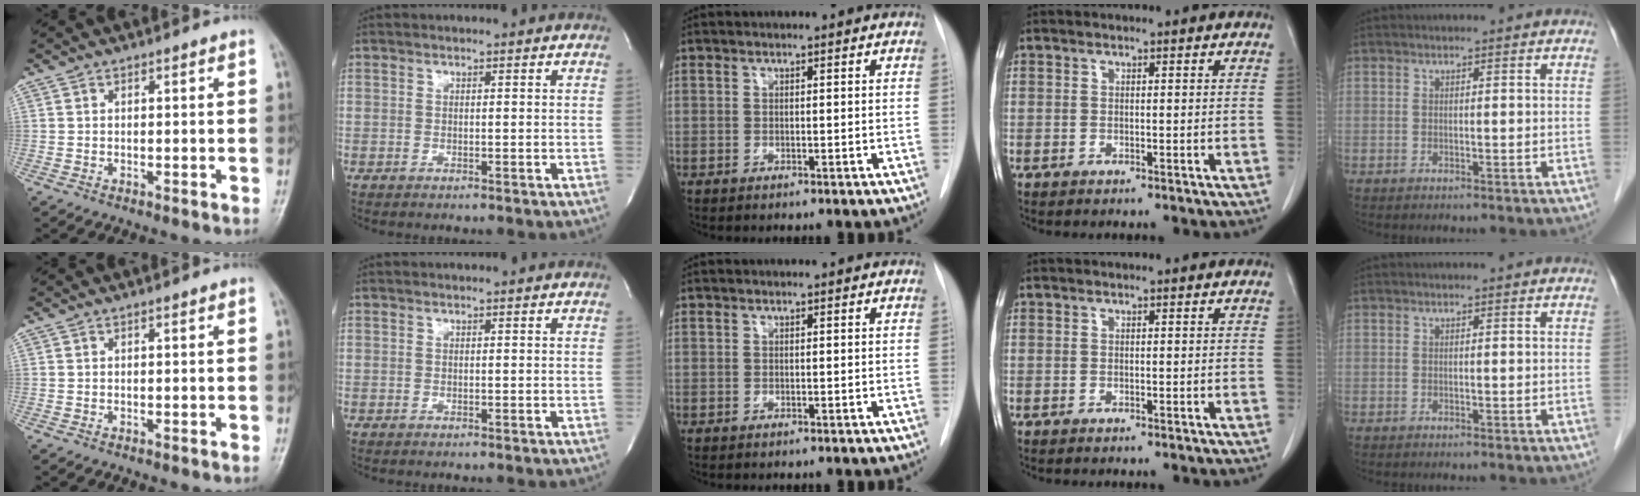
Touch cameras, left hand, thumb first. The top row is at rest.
{}